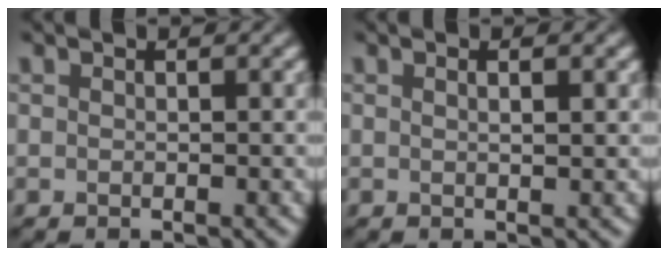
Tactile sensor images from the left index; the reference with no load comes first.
{"total": 1.5, "force": [0.5, 0.4, 1.3], "torque": [-0.013, 0.002, 0.004]}